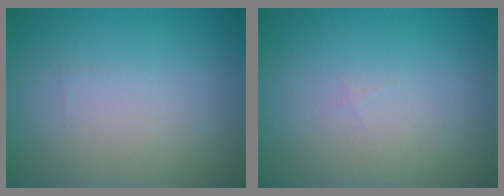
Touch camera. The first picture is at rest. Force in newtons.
{"total": 0.0}